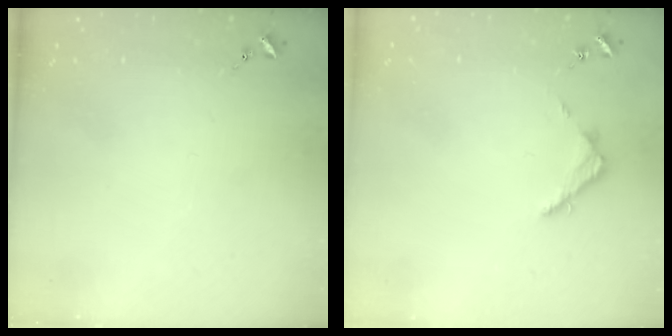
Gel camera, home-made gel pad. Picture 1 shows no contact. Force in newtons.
{"total": 3.6, "press": 3.6, "slide": 0.3}